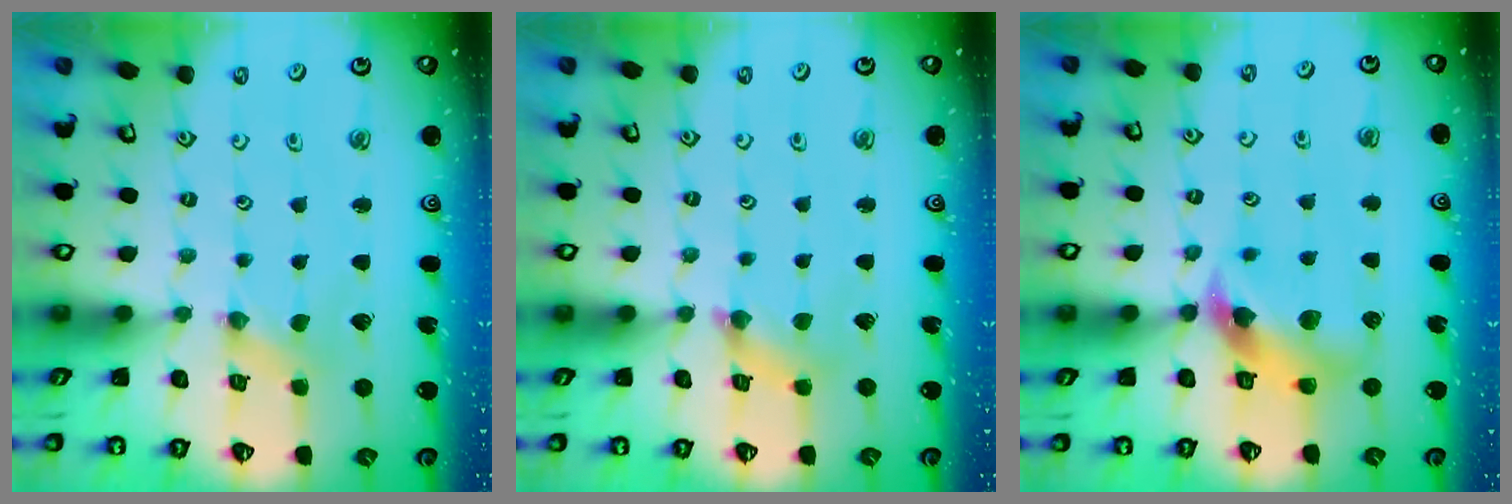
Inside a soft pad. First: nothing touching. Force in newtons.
{"total": 4.0, "press": 4.0, "slide": 0.5}
{"total": 10.4, "press": 10.3, "slide": 1.6}